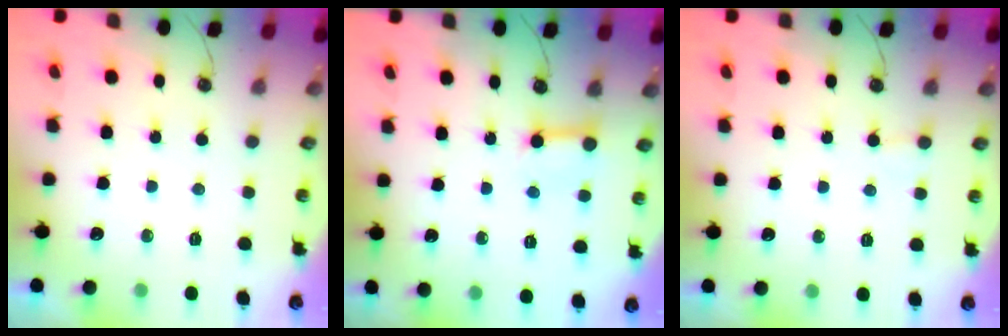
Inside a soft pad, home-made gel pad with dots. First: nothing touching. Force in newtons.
{"total": 7.3, "press": 7.3, "slide": 0.9}
{"total": 4.5, "press": 4.5, "slide": 0.2}